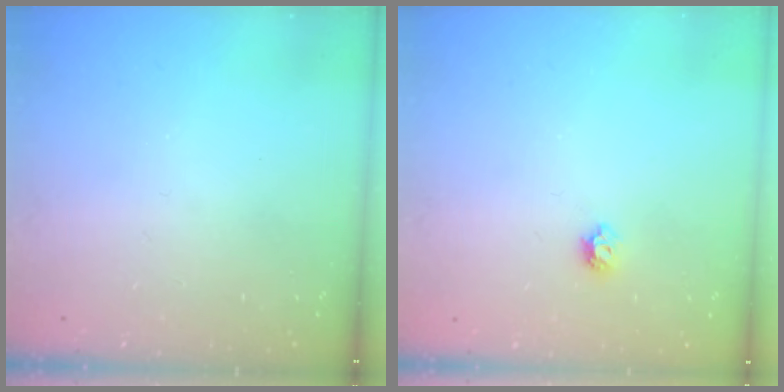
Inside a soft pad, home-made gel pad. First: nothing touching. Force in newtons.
{"total": 4.9, "press": 4.9, "slide": 0.8}